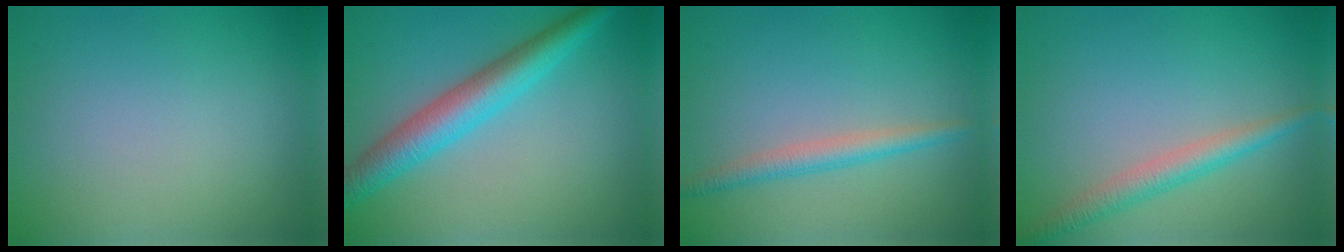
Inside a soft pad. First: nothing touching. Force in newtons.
{"total": 5.4, "press": 5.4, "slide": 0.1}
{"total": 2.3, "press": 2.3, "slide": 0.1}
{"total": 2.8, "press": 2.8, "slide": 0.1}